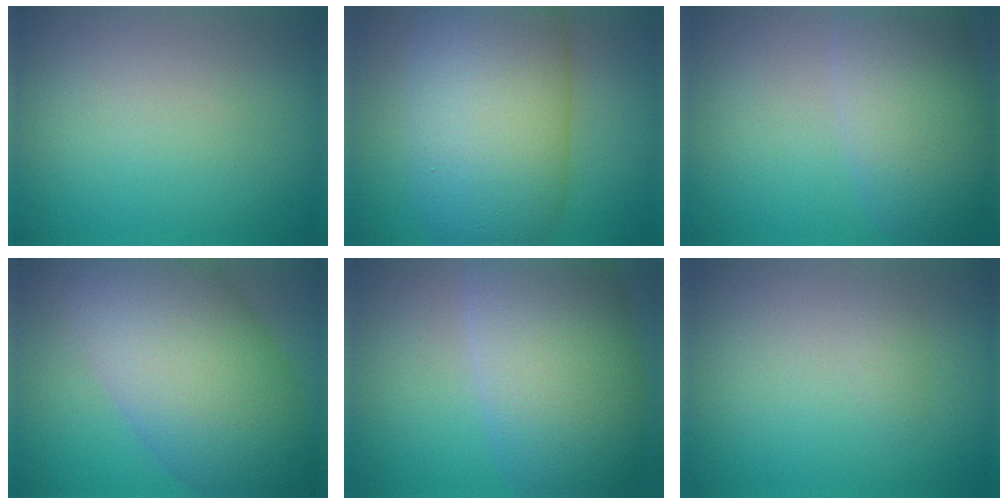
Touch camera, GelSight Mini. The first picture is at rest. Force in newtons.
{"total": 13.6, "press": 13.5, "slide": 0.6}
{"total": 7.5, "press": 7.5, "slide": 0.6}
{"total": 13.3, "press": 13.3, "slide": 0.7}
{"total": 12.4, "press": 12.4, "slide": 0.5}
{"total": 0.9, "press": 0.9, "slide": 0.1}